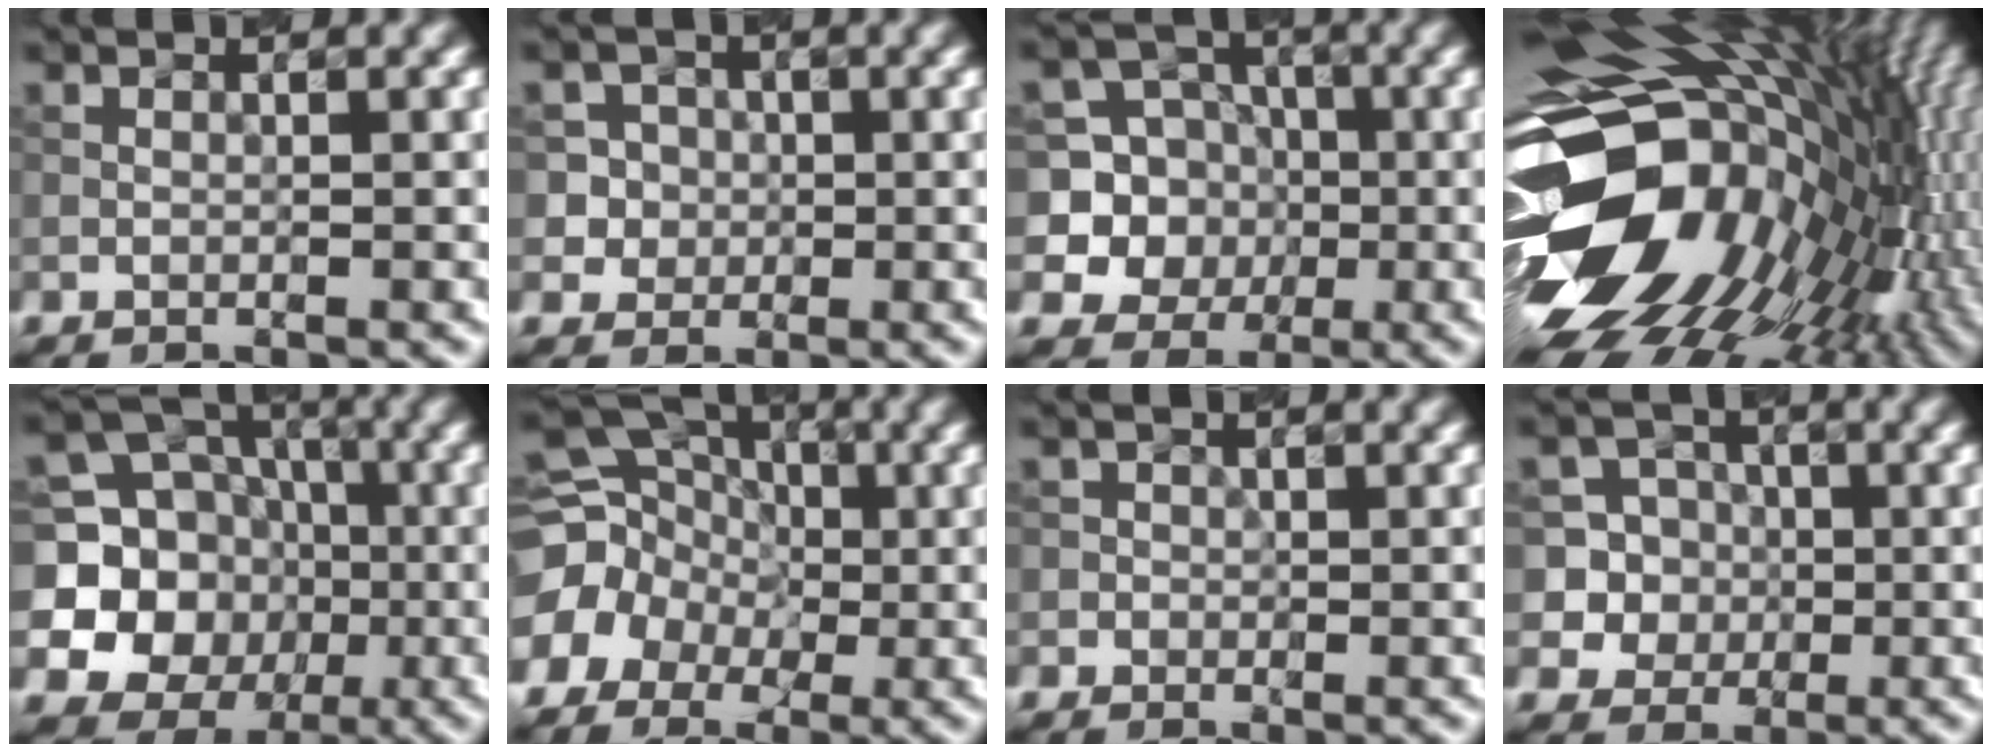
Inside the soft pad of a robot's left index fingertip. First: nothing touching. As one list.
[{"total": 4.4, "force": [0.6, 4.2, 1.0], "torque": [-0.004, 0.025, 0.007]}, {"total": 8.4, "force": [-0.4, 8.1, 2.1], "torque": [-0.060, 0.025, -0.029]}, {"total": 18.3, "force": [-0.3, 12.7, 13.1], "torque": [-0.248, -0.019, 0.002]}, {"total": 12.8, "force": [-0.5, 12.0, 4.5], "torque": [-0.124, -0.001, -0.020]}, {"total": 12.9, "force": [-2.1, 11.8, 4.8], "torque": [-0.120, 0.006, -0.061]}, {"total": 1.0, "force": [-0.1, 1.0, 0.1], "torque": [0.011, -0.001, -0.006]}, {"total": 7.3, "force": [0.2, 7.2, 1.4], "torque": [-0.034, 0.024, 0.005]}]